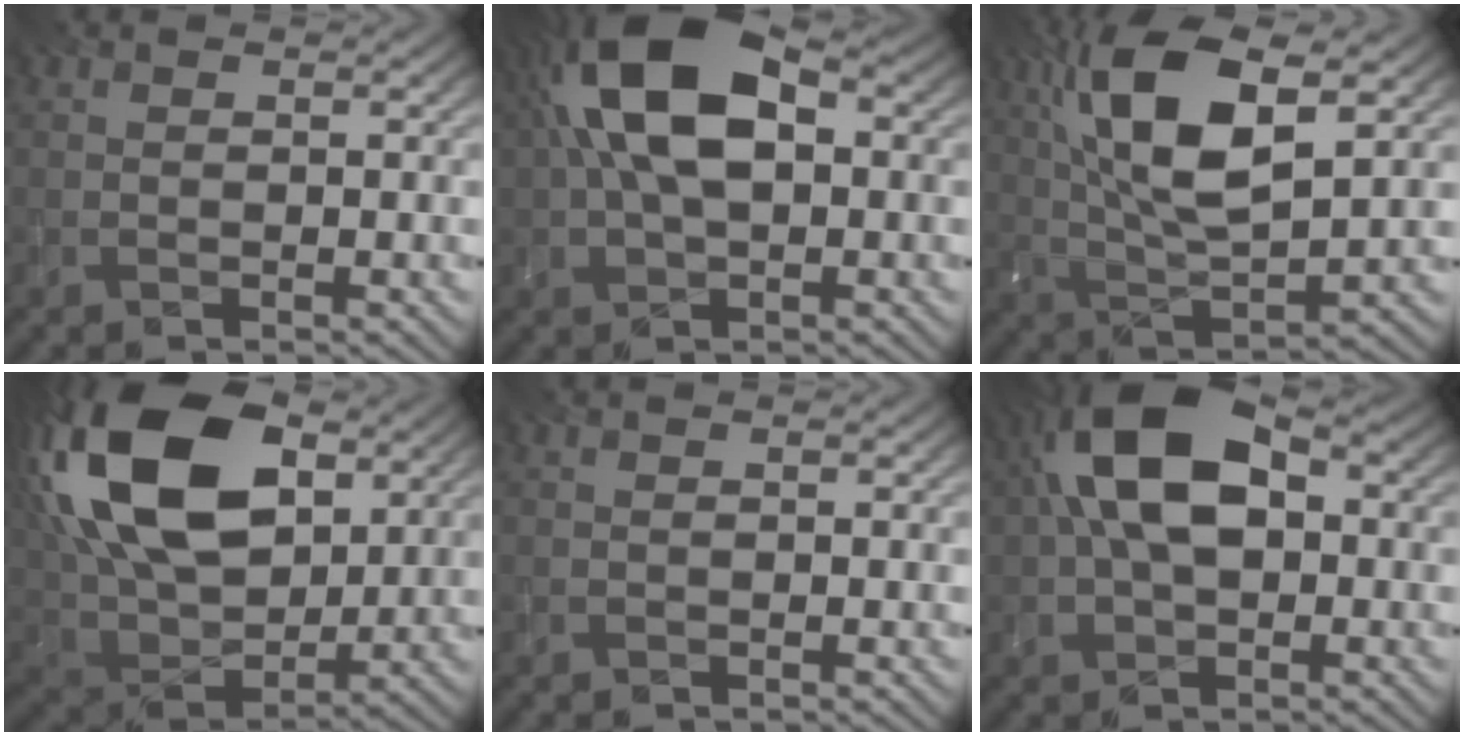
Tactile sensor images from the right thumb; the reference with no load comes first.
{"total": 13.5, "force": [2.6, 7.3, 11.1], "torque": [-0.219, 0.026, 0.031]}
{"total": 13.4, "force": [4.8, 4.8, 11.5], "torque": [-0.245, 0.010, 0.092]}
{"total": 20.1, "force": [7.4, 12.0, 14.4], "torque": [-0.324, 0.040, 0.124]}
{"total": 0.0}
{"total": 12.3, "force": [1.9, 7.1, 10.0], "torque": [-0.199, 0.024, 0.017]}